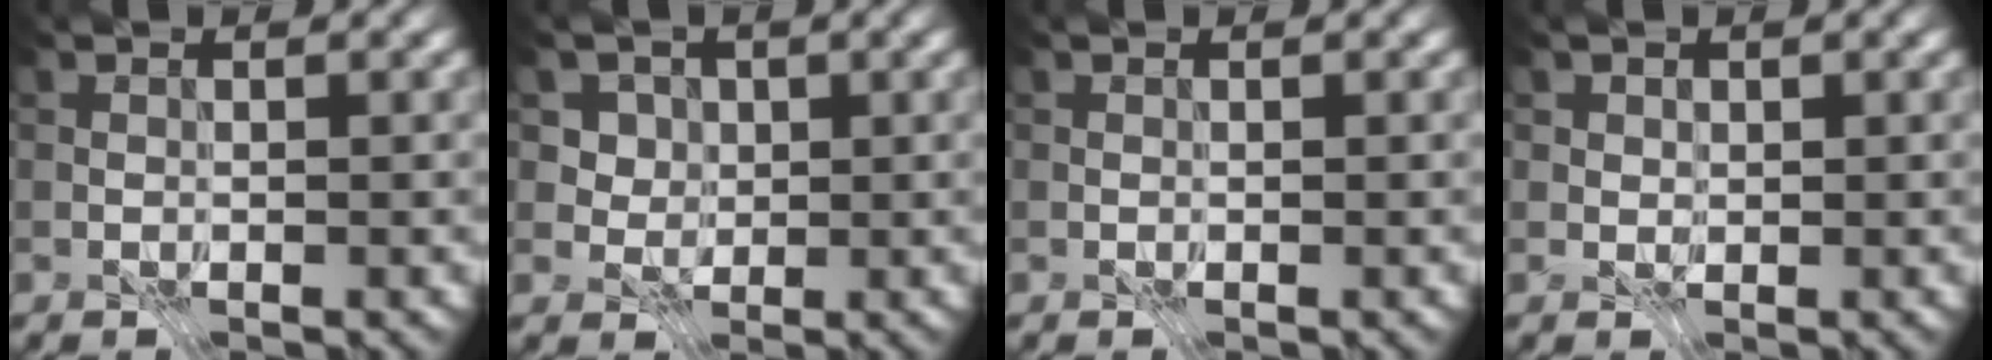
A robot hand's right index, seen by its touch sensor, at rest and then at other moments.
{"total": 3.4, "force": [1.0, 3.0, 1.2], "torque": [-0.029, -0.017, 0.021]}
{"total": 0.0}
{"total": 1.3, "force": [0.6, 1.0, 0.4], "torque": [-0.012, -0.010, 0.022]}